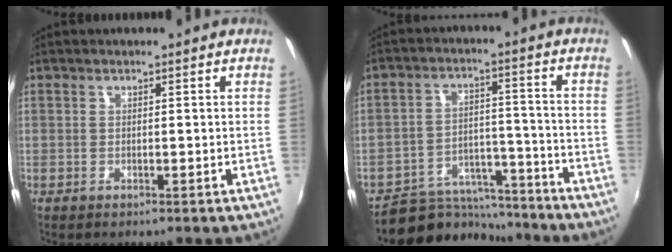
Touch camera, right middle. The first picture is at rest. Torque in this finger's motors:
{"motor_torque": [-0.10, -0.23, -0.60, -0.15]}